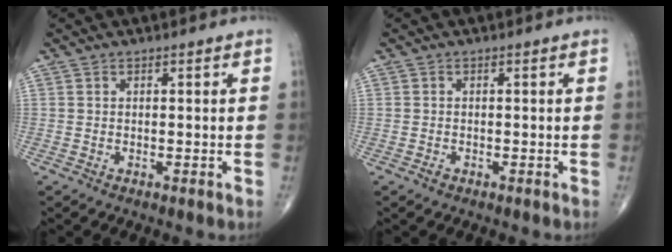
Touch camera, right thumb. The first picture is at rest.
{"total": 0.6, "force": [-0.4, 0.4, 0.2], "torque": [-0.003, 0.000, -0.008]}